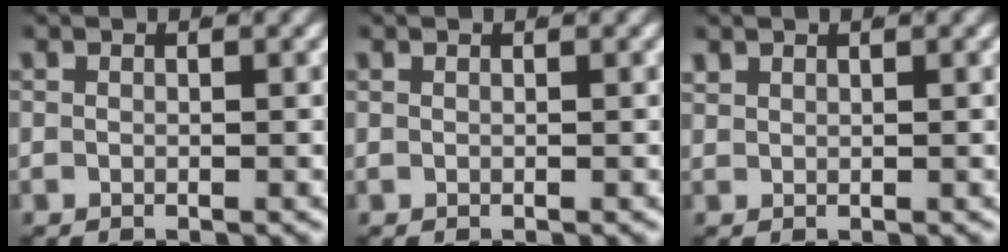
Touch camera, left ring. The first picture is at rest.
{"total": 0.0}
{"total": 0.6, "force": [0.6, 0.2, 0.1], "torque": [-0.006, -0.001, 0.018]}